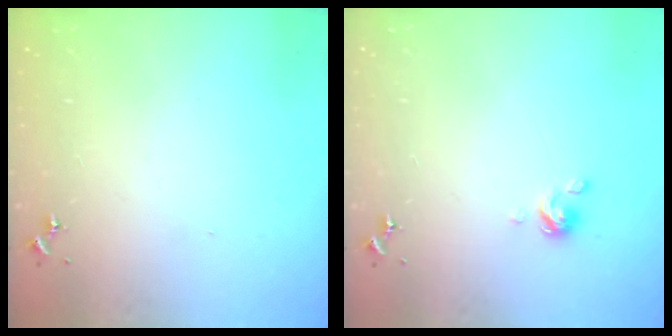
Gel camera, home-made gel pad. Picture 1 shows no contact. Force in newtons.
{"total": 3.6, "press": 3.5, "slide": 0.4}